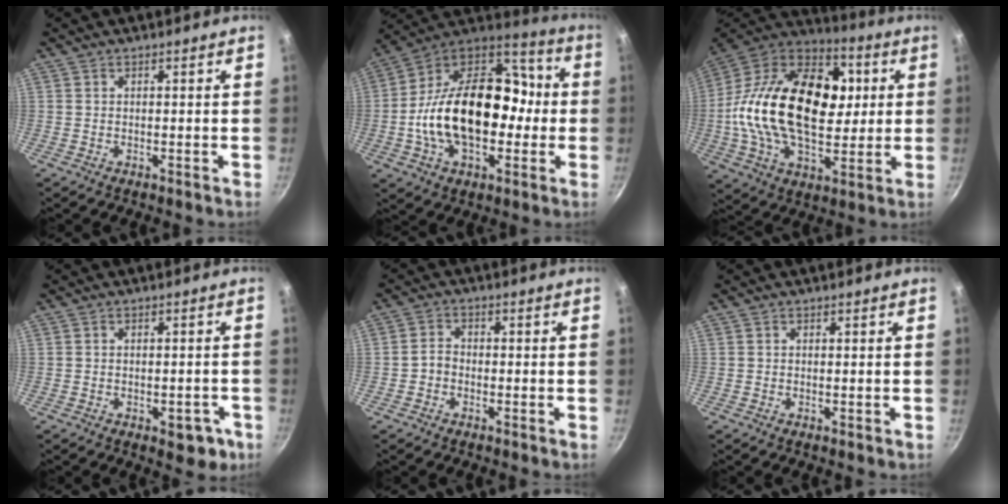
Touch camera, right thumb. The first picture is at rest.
{"total": 26.2, "force": [-2.7, 16.9, 19.8], "torque": [-0.314, 0.063, -0.056]}
{"total": 30.7, "force": [2.8, 19.1, 23.9], "torque": [-0.402, 0.026, 0.033]}
{"total": 5.5, "force": [-2.3, 3.2, 3.9], "torque": [-0.023, 0.015, -0.020]}
{"total": 2.7, "force": [-1.0, 2.2, 1.3], "torque": [-0.016, 0.019, -0.024]}
{"total": 0.0}